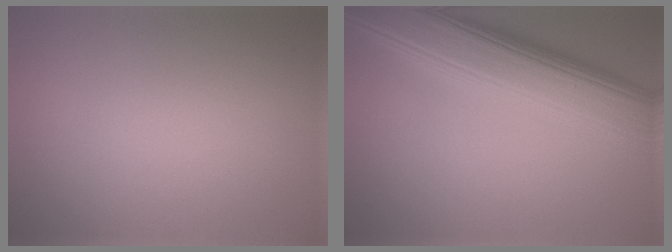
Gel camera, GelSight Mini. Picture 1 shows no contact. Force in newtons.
{"total": 9.6, "press": 9.6, "slide": 0.3}